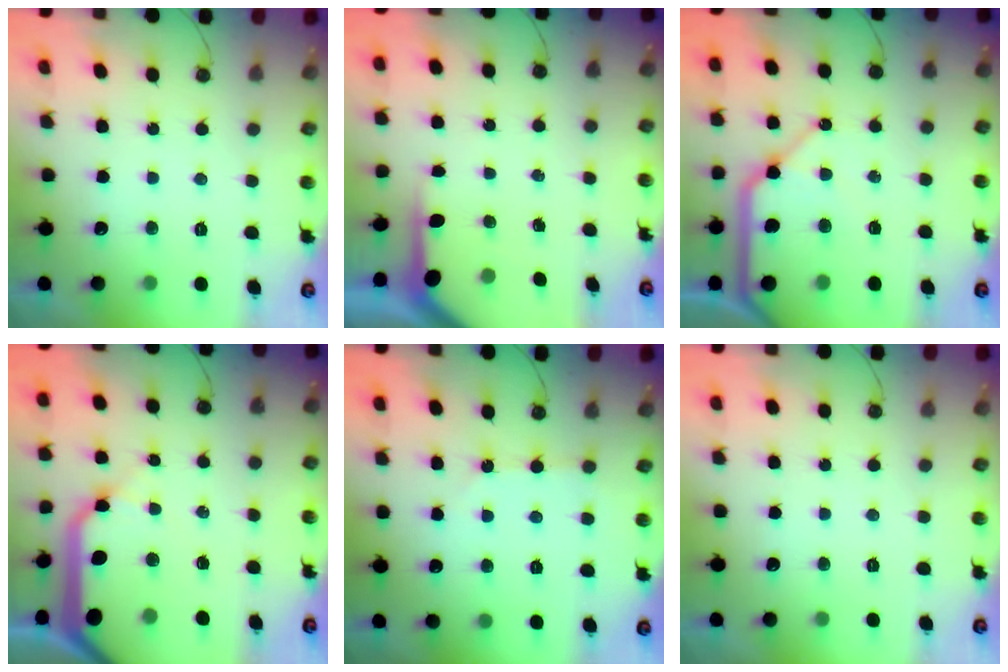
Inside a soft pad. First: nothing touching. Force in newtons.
{"total": 4.8, "press": 4.8, "slide": 0.4}
{"total": 15.7, "press": 15.5, "slide": 2.1}
{"total": 17.2, "press": 17.0, "slide": 2.7}
{"total": 2.5, "press": 2.4, "slide": 0.4}
{"total": 0.0}